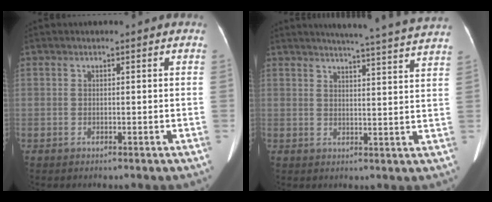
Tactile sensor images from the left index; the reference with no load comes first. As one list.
[{"total": 16.7, "force": [15.5, -1.2, 6.1], "torque": [-0.095, -0.038, 0.177]}]